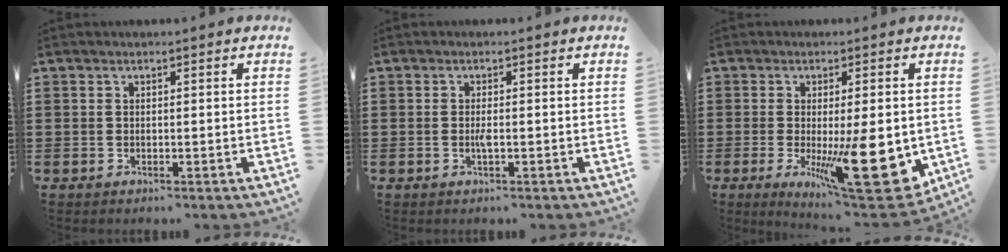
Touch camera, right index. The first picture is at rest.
{"total": 1.4, "force": [-0.3, 0.2, 1.3], "torque": [-0.027, -0.001, -0.006]}
{"total": 14.7, "force": [-2.9, 4.0, 13.8], "torque": [-0.203, -0.021, -0.032]}